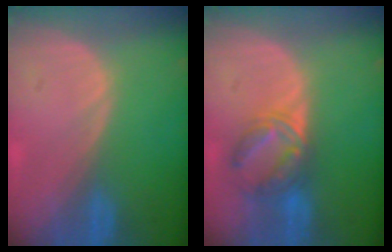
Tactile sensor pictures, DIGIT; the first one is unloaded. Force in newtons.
{"total": 6.5, "press": 6.2, "slide": 1.9}